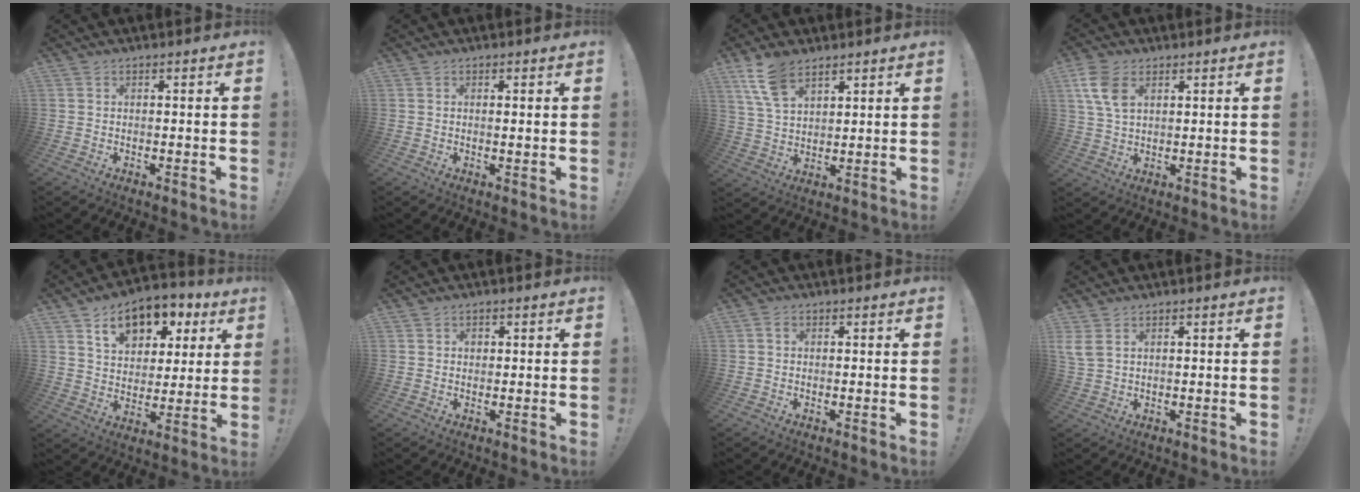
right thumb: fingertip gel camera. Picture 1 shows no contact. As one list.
[{"total": 0.9, "force": [0.5, 0.1, 0.8], "torque": [0.001, -0.006, 0.005]}, {"total": 10.0, "force": [6.4, 4.9, 5.8], "torque": [-0.102, -0.021, 0.124]}, {"total": 8.8, "force": [3.6, 5.3, 6.1], "torque": [-0.117, -0.005, 0.070]}, {"total": 13.6, "force": [7.5, 8.9, 7.1], "torque": [-0.096, -0.038, 0.134]}, {"total": 0.9, "force": [0.2, 0.9, 0.3], "torque": [0.001, 0.000, 0.001]}, {"total": 0.9, "force": [0.1, 0.7, 0.6], "torque": [-0.006, 0.001, 0.001]}, {"total": 4.1, "force": [2.1, 2.3, 2.8], "torque": [-0.053, -0.004, 0.039]}]